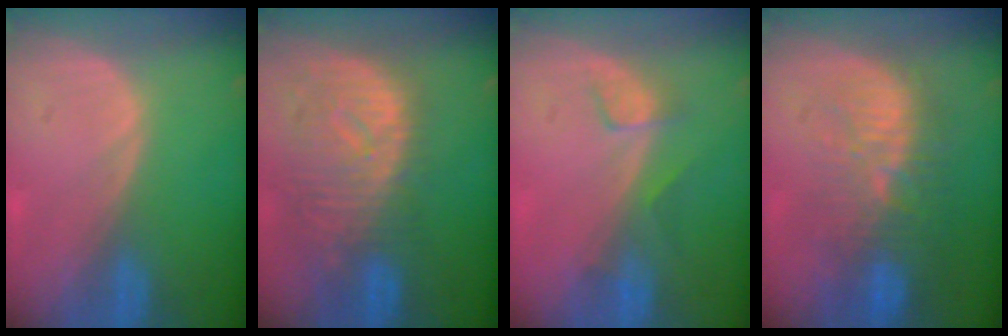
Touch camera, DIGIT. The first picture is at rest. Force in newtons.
{"total": 10.9, "press": 9.7, "slide": 5.0}
{"total": 3.4, "press": 3.0, "slide": 1.5}
{"total": 10.9, "press": 9.6, "slide": 5.1}